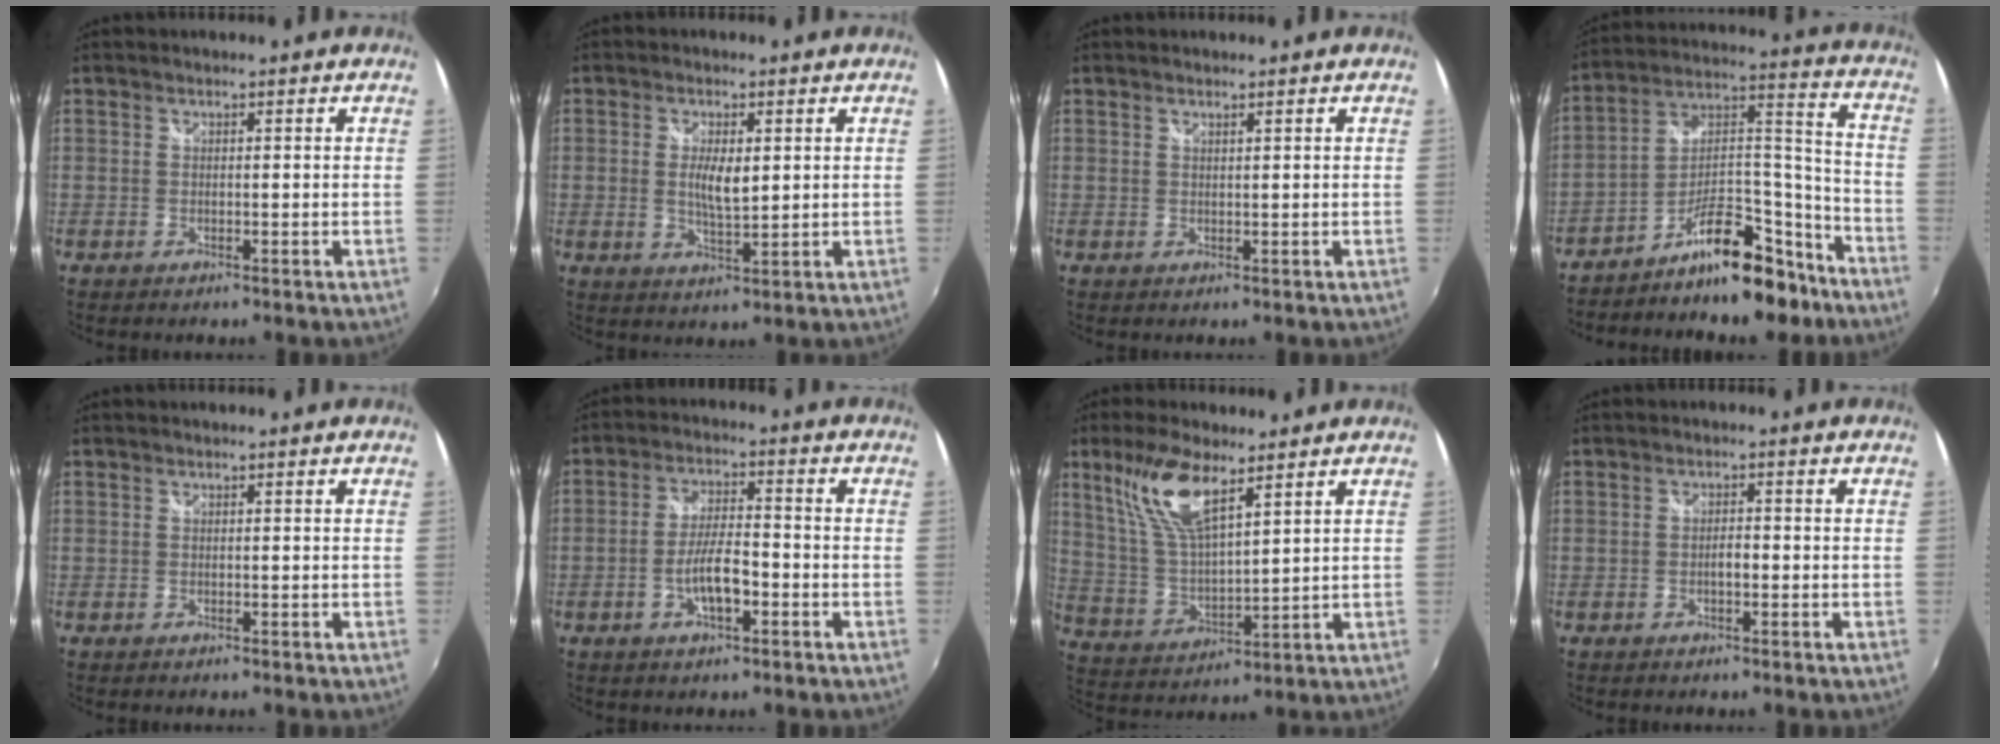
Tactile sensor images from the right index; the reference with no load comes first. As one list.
[{"total": 5.0, "force": [0.7, 1.9, 4.6], "torque": [-0.083, -0.004, 0.013]}, {"total": 0.6, "force": [0.5, -0.1, 0.2], "torque": [-0.002, 0.000, 0.009]}, {"total": 15.0, "force": [-11.0, 5.4, 8.8], "torque": [-0.135, 0.062, -0.165]}, {"total": 0.0}, {"total": 6.6, "force": [-2.6, 2.1, 5.7], "torque": [-0.109, 0.001, -0.043]}, {"total": 12.2, "force": [7.3, 3.6, 9.1], "torque": [-0.181, 0.007, 0.154]}, {"total": 1.6, "force": [-0.5, 0.7, 1.3], "torque": [-0.023, 0.001, -0.010]}]